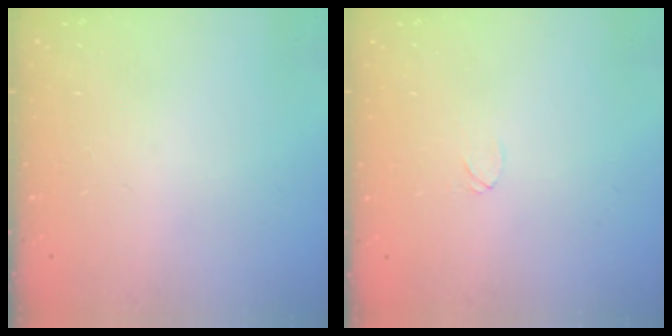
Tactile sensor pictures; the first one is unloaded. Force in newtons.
{"total": 3.7, "press": 3.7, "slide": 0.3}